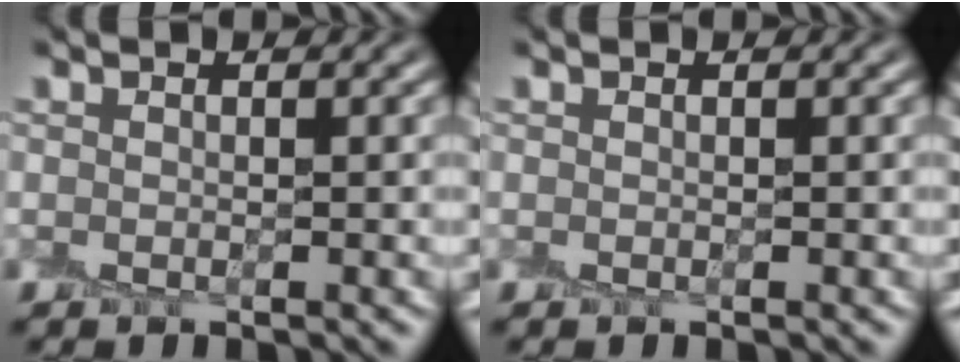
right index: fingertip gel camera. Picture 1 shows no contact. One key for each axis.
{"total": 0.0}